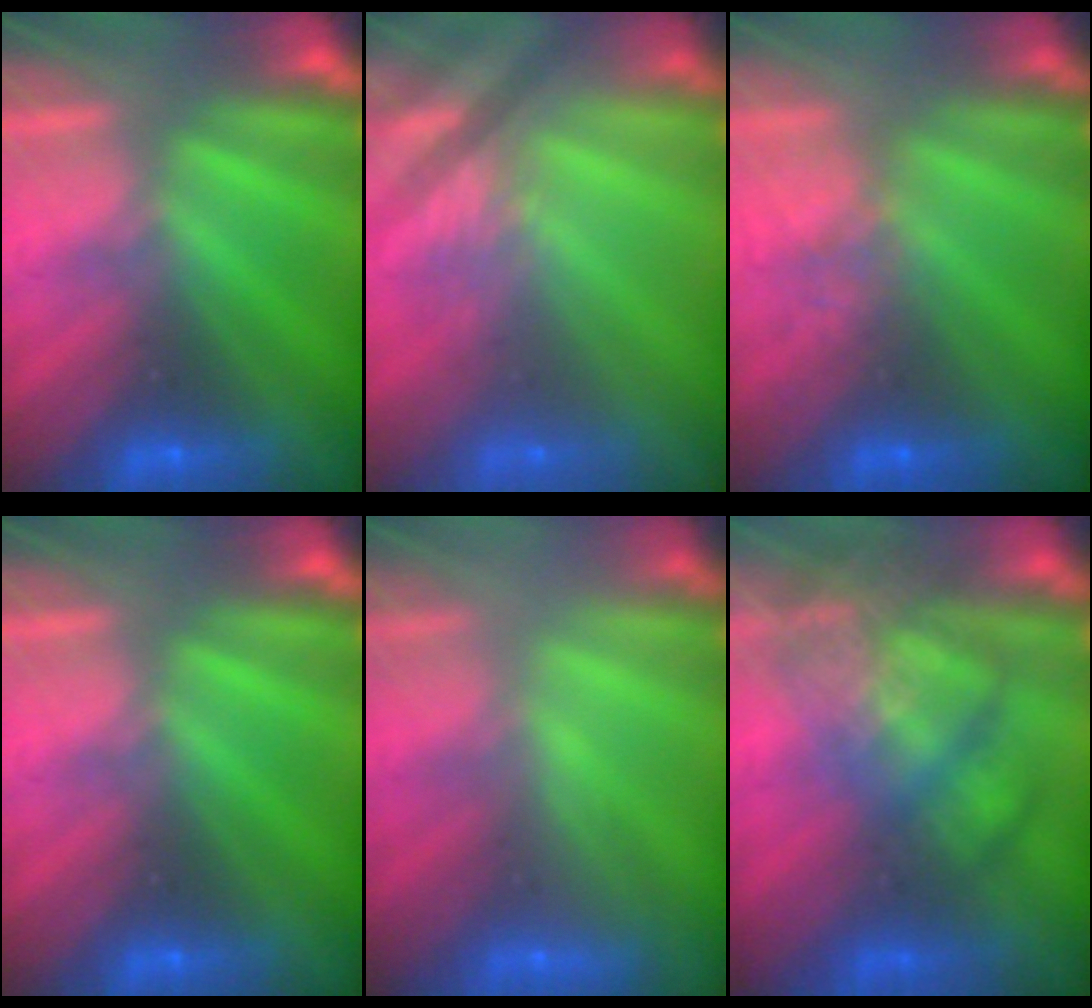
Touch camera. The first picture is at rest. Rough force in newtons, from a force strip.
{"total": 2.4}
{"total": 2.3}
{"total": 0.0}
{"total": 2.2}
{"total": 4.4}